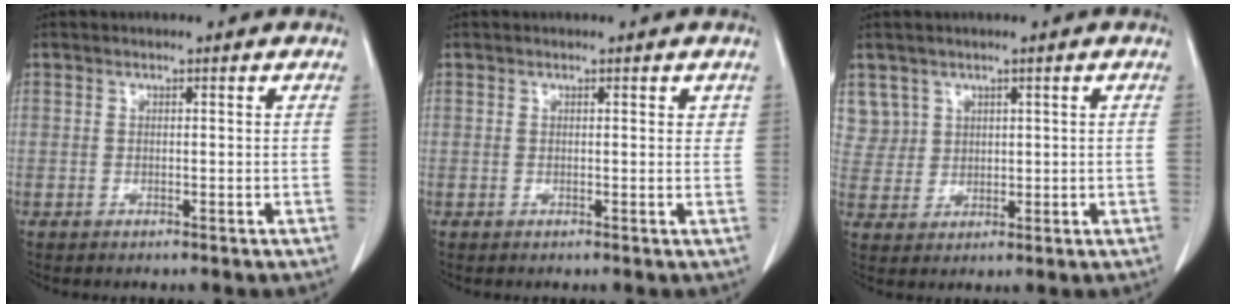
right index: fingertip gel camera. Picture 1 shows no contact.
{"total": 1.0, "force": [0.5, 0.5, 0.7], "torque": [-0.005, 0.000, 0.004]}
{"total": 4.8, "force": [2.6, 4.0, -0.3], "torque": [0.016, 0.006, 0.056]}